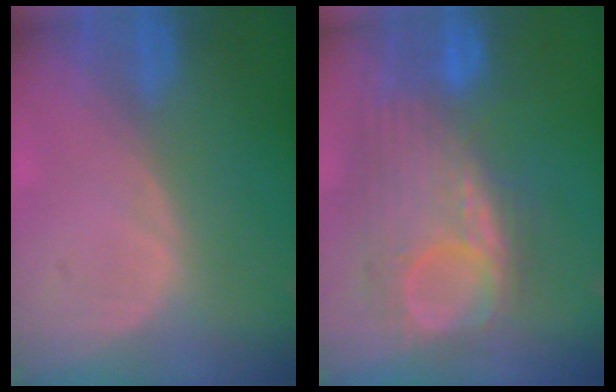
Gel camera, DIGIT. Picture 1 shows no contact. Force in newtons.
{"total": 11.5, "press": 10.4, "slide": 4.9}